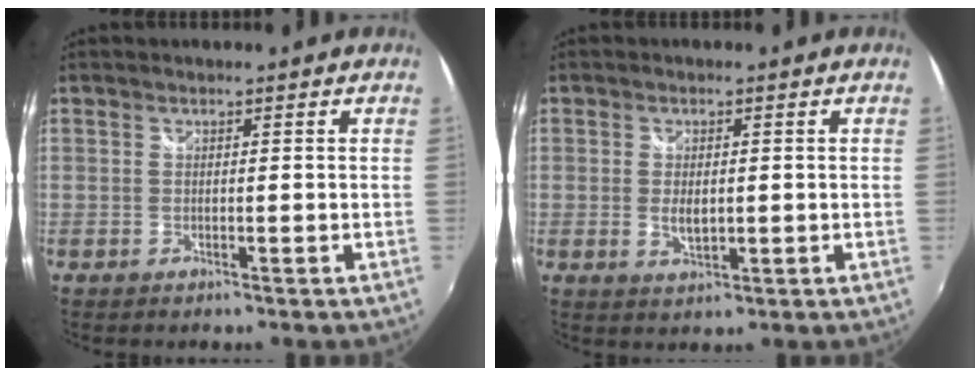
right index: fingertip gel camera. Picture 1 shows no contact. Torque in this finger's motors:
{"motor_torque": [0.11, -0.11, 0.13, 0.03]}